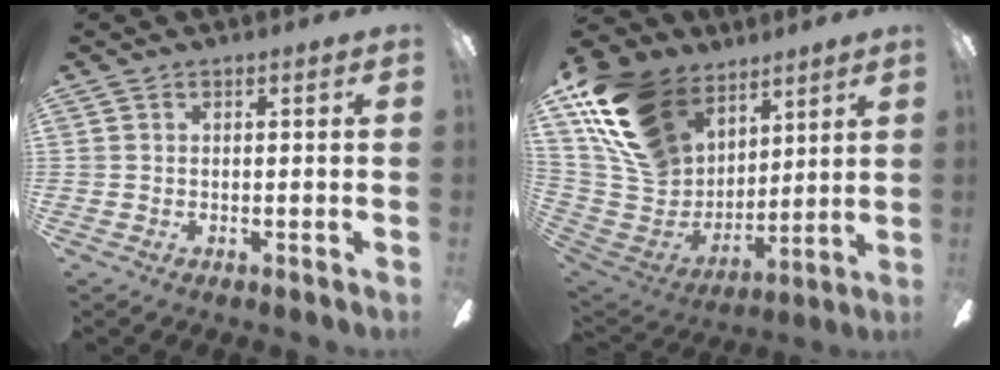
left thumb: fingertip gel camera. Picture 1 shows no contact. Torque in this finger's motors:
{"motor_torque": [2.57, 2.44, 1.33, -1.44, 0.43]}